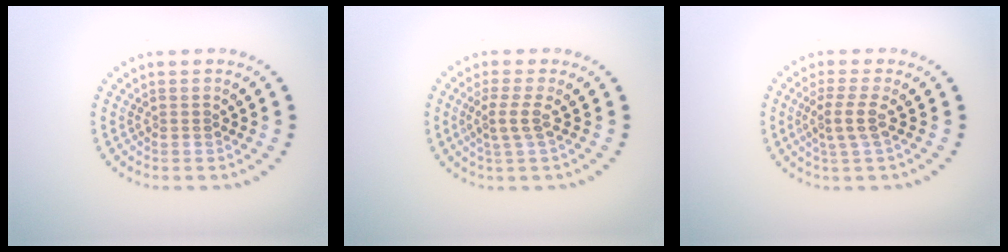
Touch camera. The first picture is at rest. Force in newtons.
{"total": 2.1, "press": 1.5, "slide": 1.4}
{"total": 2.3, "press": 1.7, "slide": 1.5}